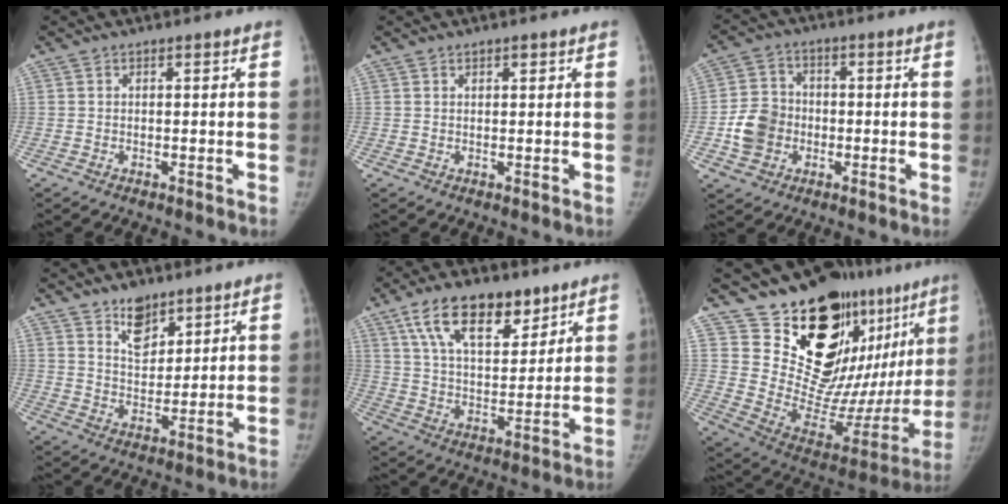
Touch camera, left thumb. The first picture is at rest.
{"total": 1.1, "force": [0.7, 0.5, 0.6], "torque": [-0.003, -0.003, 0.009]}
{"total": 8.5, "force": [-1.9, 7.4, 3.8], "torque": [-0.050, 0.018, -0.037]}
{"total": 7.4, "force": [5.2, 4.1, 3.3], "torque": [-0.027, -0.040, 0.093]}
{"total": 16.3, "force": [9.7, 8.1, 10.2], "torque": [-0.131, -0.038, 0.171]}
{"total": 25.0, "force": [17.4, 11.1, 14.2], "torque": [-0.145, -0.140, 0.261]}